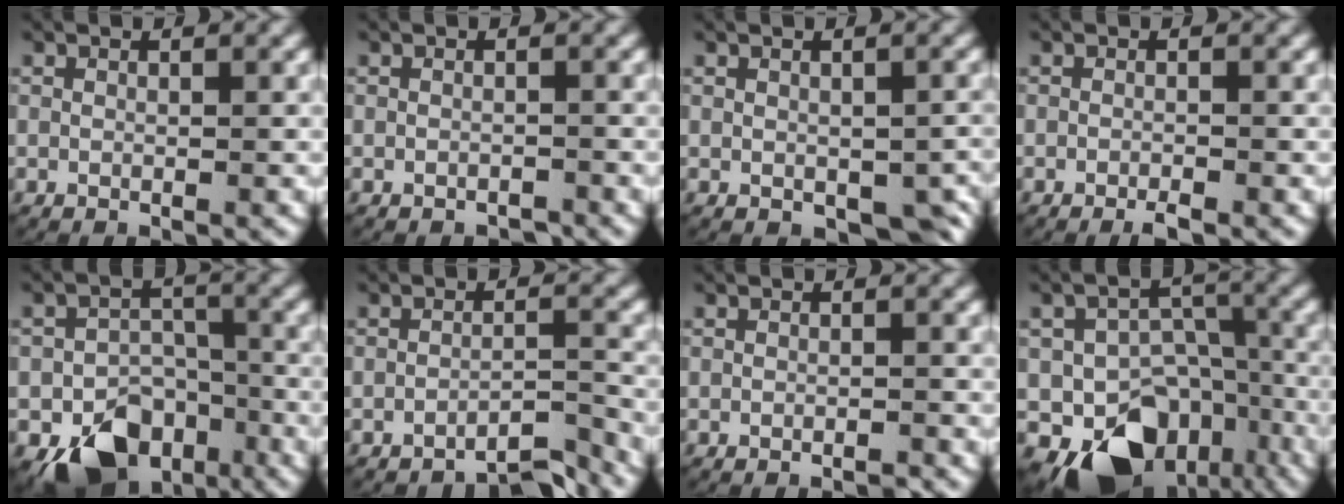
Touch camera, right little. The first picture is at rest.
{"total": 0.9, "force": [-0.9, 0.2, 0.0], "torque": [0.001, -0.002, -0.012]}
{"total": 2.6, "force": [-1.6, 1.3, 1.6], "torque": [-0.019, -0.005, -0.022]}
{"total": 0.9, "force": [-0.8, 0.0, 0.4], "torque": [-0.007, -0.002, -0.015]}
{"total": 7.8, "force": [-5.6, 4.8, 2.6], "torque": [-0.021, -0.023, -0.097]}
{"total": 4.3, "force": [-4.0, 0.6, 1.3], "torque": [-0.005, -0.004, -0.065]}
{"total": 0.8, "force": [-0.8, 0.0, 0.1], "torque": [0.001, 0.000, -0.011]}
{"total": 10.5, "force": [-6.0, 7.3, 4.8], "torque": [-0.058, -0.030, -0.095]}